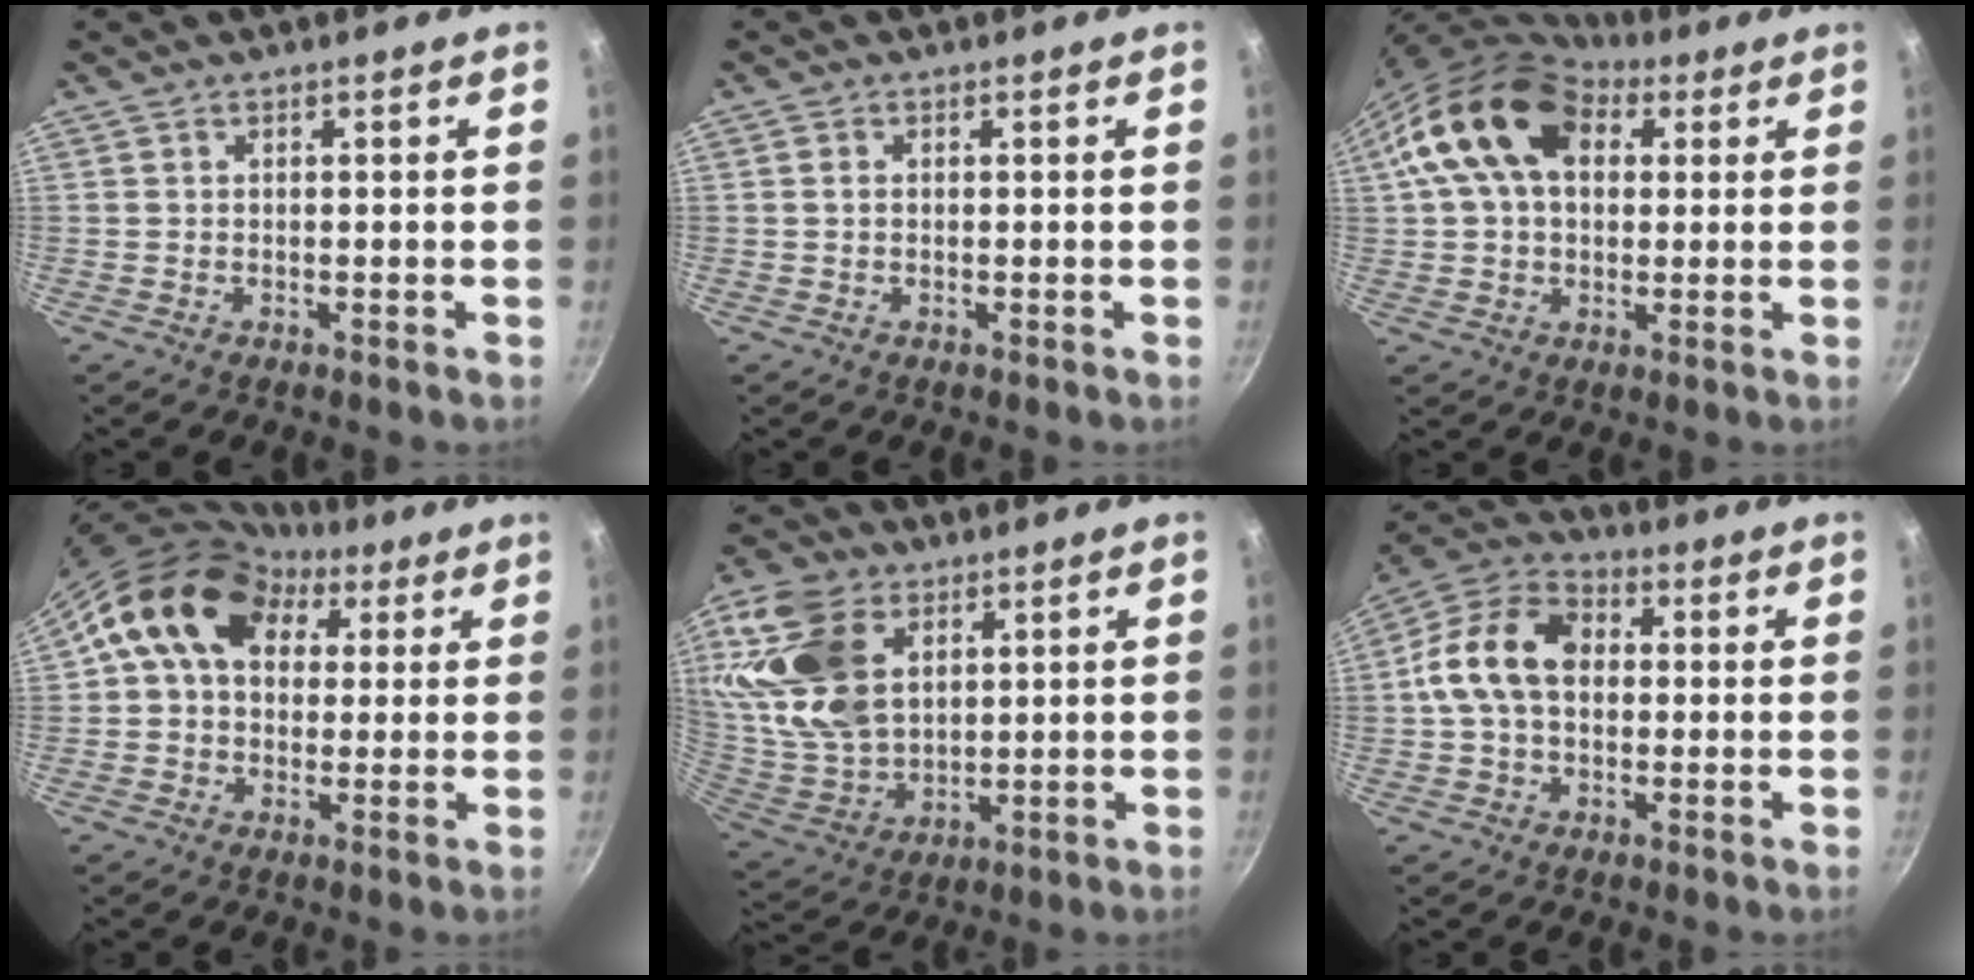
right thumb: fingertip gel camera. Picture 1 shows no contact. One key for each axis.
{"total": 1.0, "fx": 0.2, "fy": 0.8, "fz": 0.6, "tx": -0.013, "ty": 0.003, "tz": 0.003}
{"total": 16.8, "fx": 5.1, "fy": 11.5, "fz": 11.1, "tx": -0.179, "ty": 0.018, "tz": 0.072}
{"total": 13.5, "fx": 5.3, "fy": 9.9, "fz": 7.6, "tx": -0.085, "ty": 0.009, "tz": 0.072}
{"total": 19.6, "fx": 6.9, "fy": 13.1, "fz": 12.8, "tx": -0.241, "ty": -0.025, "tz": 0.141}
{"total": 13.2, "fx": 0.7, "fy": 9.5, "fz": 9.2, "tx": -0.140, "ty": 0.030, "tz": -0.009}